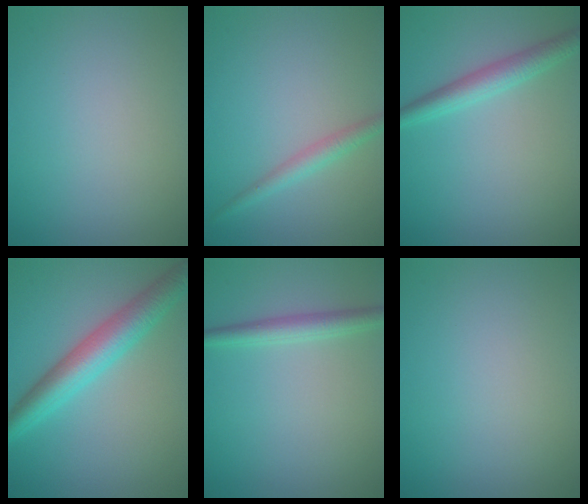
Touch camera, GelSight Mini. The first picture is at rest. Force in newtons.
{"total": 1.9, "press": 1.9, "slide": 0.0}
{"total": 2.8, "press": 2.8, "slide": 0.1}
{"total": 5.6, "press": 5.6, "slide": 0.1}
{"total": 2.3, "press": 2.3, "slide": 0.0}
{"total": 0.0}